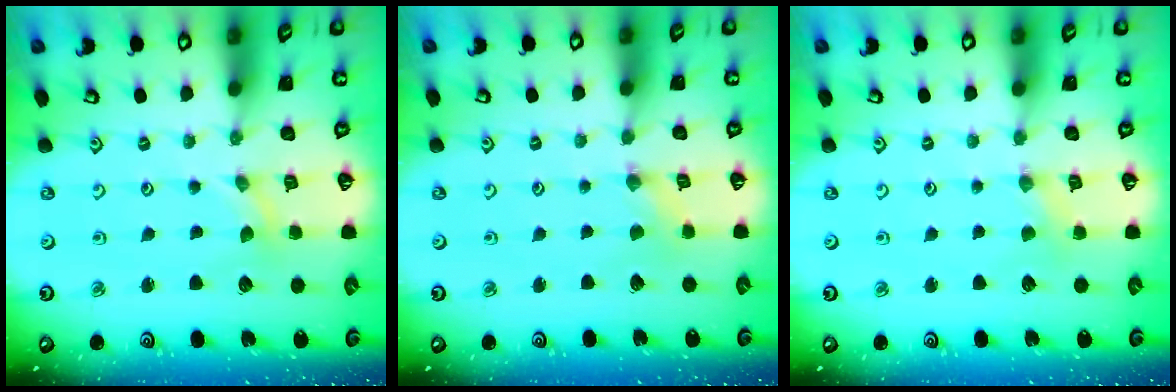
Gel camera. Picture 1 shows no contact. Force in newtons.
{"total": 0.7, "press": 0.7, "slide": 0.2}
{"total": 1.8, "press": 1.7, "slide": 0.4}